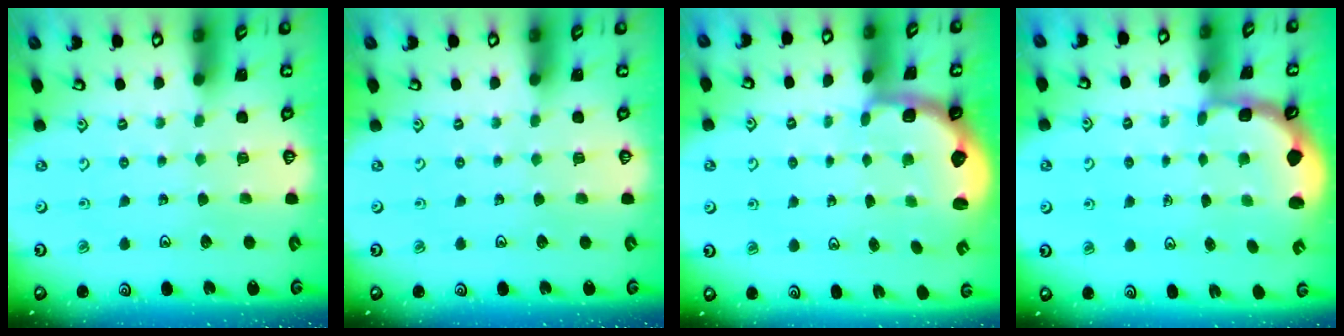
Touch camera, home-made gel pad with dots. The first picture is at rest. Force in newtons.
{"total": 0.0}
{"total": 2.8, "press": 1.7, "slide": 2.2}
{"total": 2.2, "press": 2.0, "slide": 1.1}